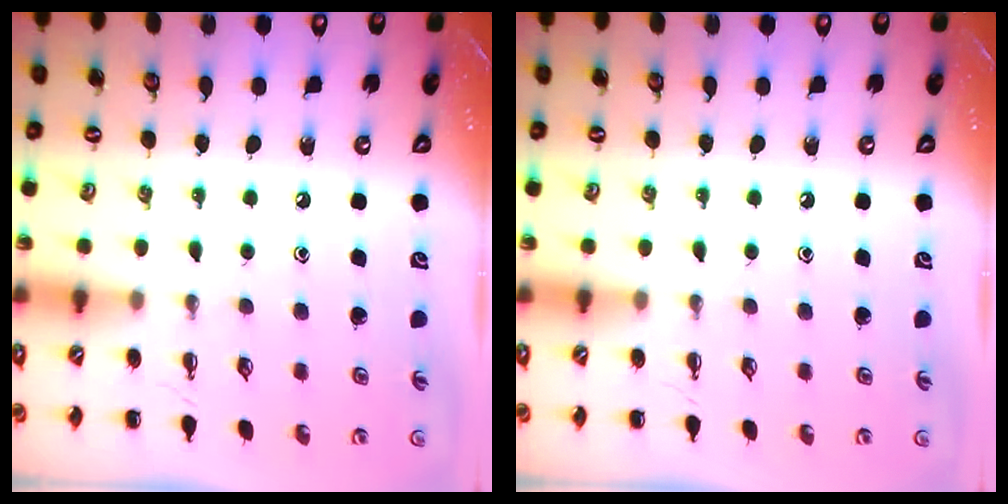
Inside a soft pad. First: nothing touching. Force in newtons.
{"total": 0.0}